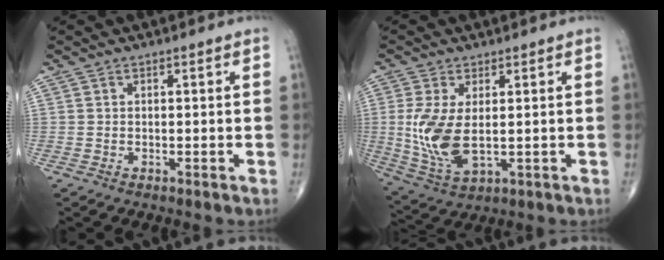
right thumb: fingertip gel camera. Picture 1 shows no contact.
{"total": 10.2, "force": [0.2, 5.0, 8.9], "torque": [-0.197, -0.014, 0.020]}